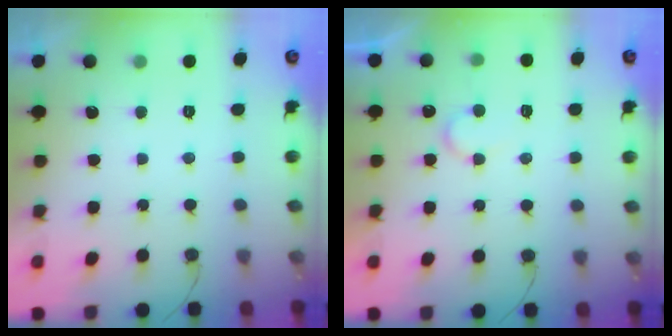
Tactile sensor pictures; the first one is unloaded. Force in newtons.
{"total": 5.4, "press": 5.4, "slide": 0.3}